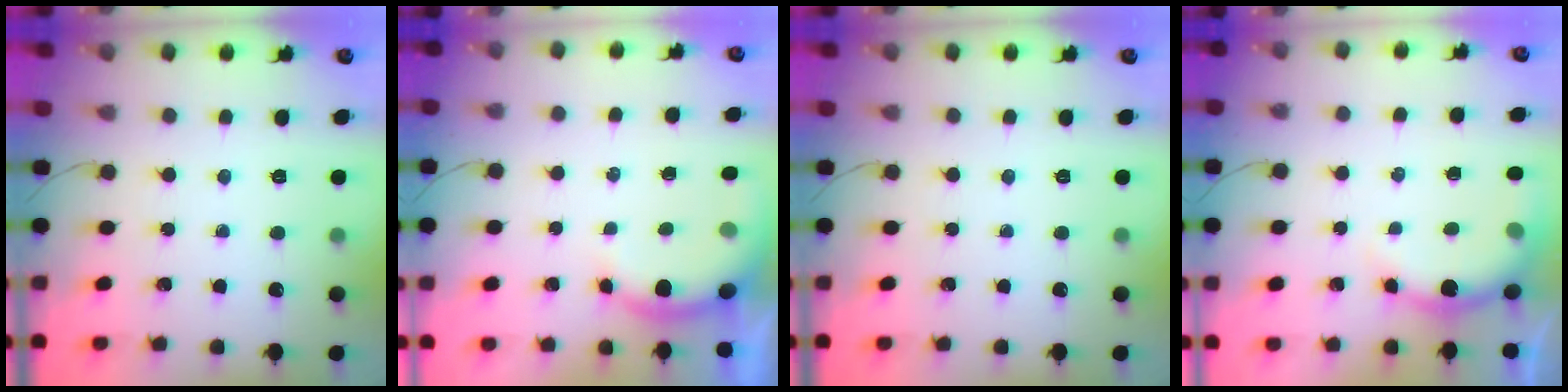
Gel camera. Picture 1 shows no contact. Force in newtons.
{"total": 6.6, "press": 6.6, "slide": 0.1}
{"total": 0.0}
{"total": 5.2, "press": 5.2, "slide": 0.5}